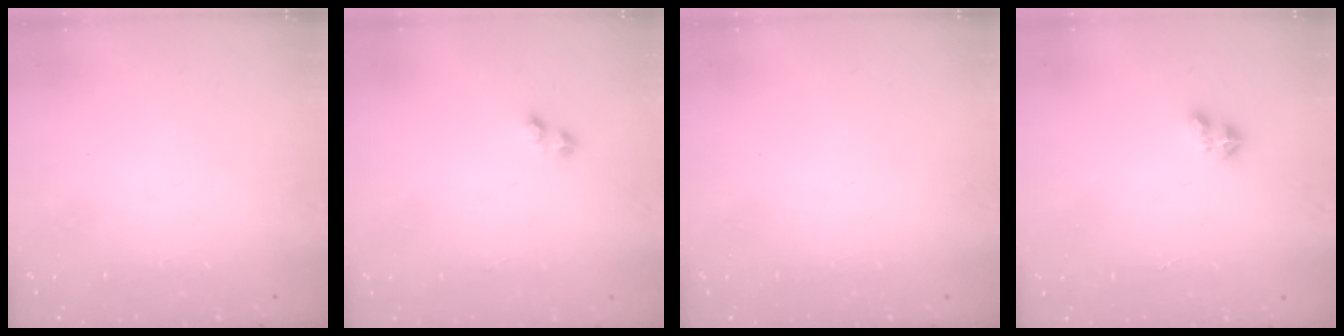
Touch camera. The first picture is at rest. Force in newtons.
{"total": 1.6, "press": 1.5, "slide": 0.4}
{"total": 0.0}
{"total": 2.9, "press": 2.9, "slide": 0.5}